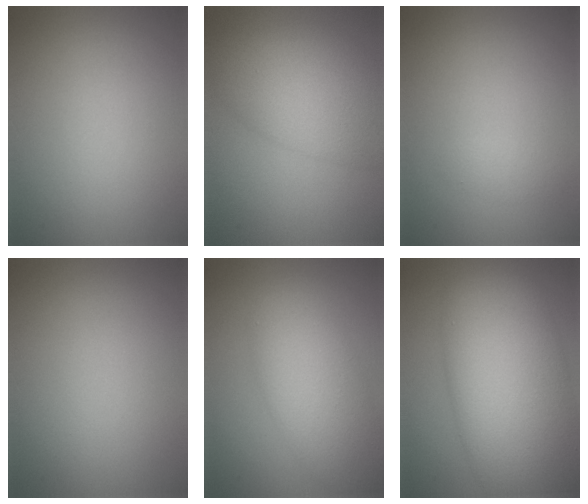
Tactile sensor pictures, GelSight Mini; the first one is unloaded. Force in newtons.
{"total": 7.0, "press": 7.0, "slide": 0.3}
{"total": 0.8, "press": 0.8, "slide": 0.1}
{"total": 0.0}
{"total": 6.6, "press": 6.6, "slide": 0.4}
{"total": 14.3, "press": 14.3, "slide": 0.5}